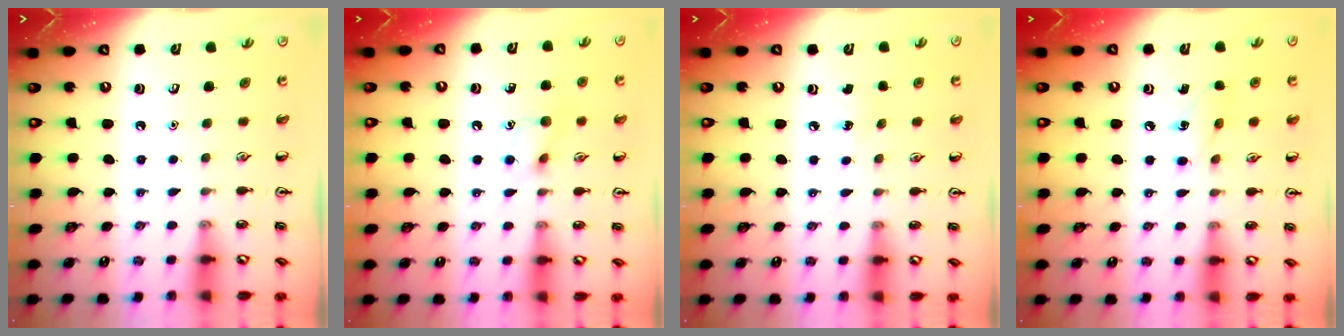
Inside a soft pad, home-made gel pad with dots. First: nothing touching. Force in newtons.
{"total": 8.8, "press": 8.7, "slide": 0.9}
{"total": 3.8, "press": 3.6, "slide": 1.2}
{"total": 5.6, "press": 5.5, "slide": 1.3}